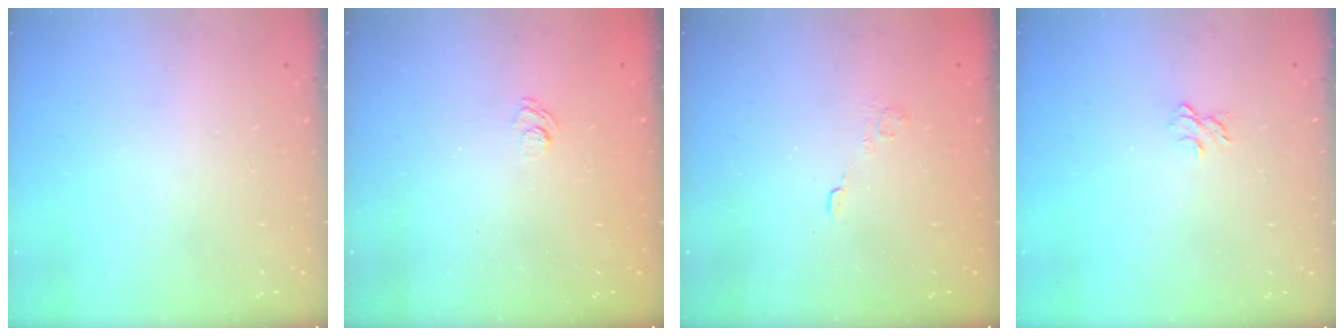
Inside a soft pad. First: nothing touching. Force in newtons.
{"total": 2.3, "press": 1.8, "slide": 1.3}
{"total": 2.1, "press": 1.6, "slide": 1.4}
{"total": 6.5, "press": 6.5, "slide": 0.2}